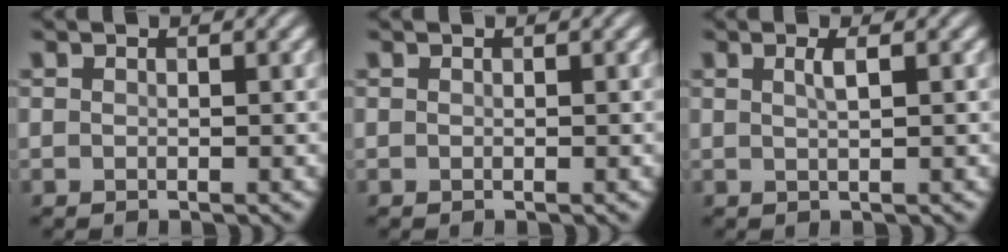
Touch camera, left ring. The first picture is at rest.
{"total": 0.0}
{"total": 1.4, "force": [0.5, 0.4, 1.3], "torque": [-0.020, 0.004, 0.006]}